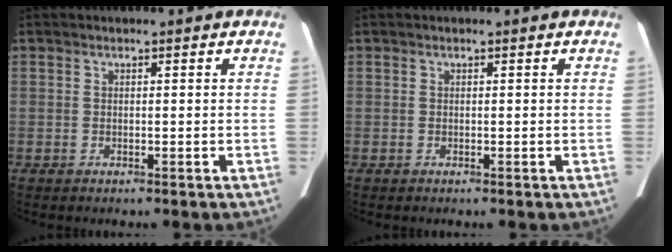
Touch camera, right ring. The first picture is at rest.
{"total": 0.0}